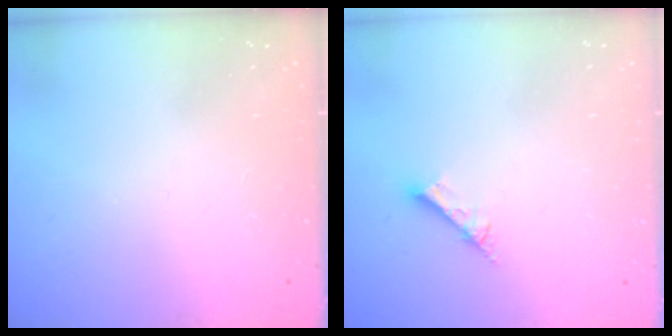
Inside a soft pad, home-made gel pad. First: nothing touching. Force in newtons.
{"total": 7.9, "press": 7.8, "slide": 0.8}